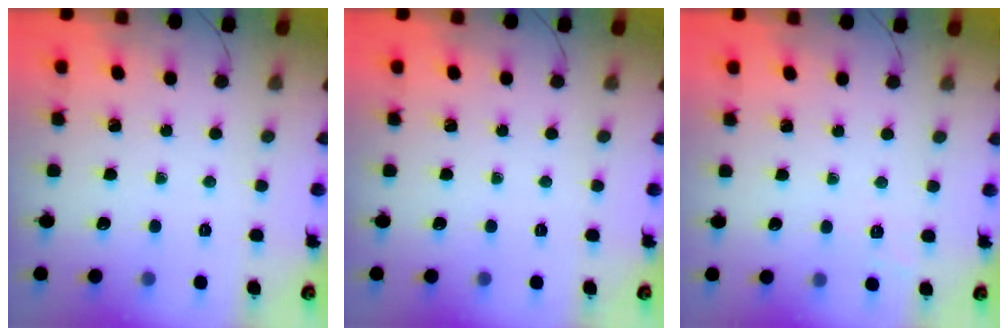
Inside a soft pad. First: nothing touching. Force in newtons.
{"total": 0.0}
{"total": 1.9, "press": 0.9, "slide": 1.6}